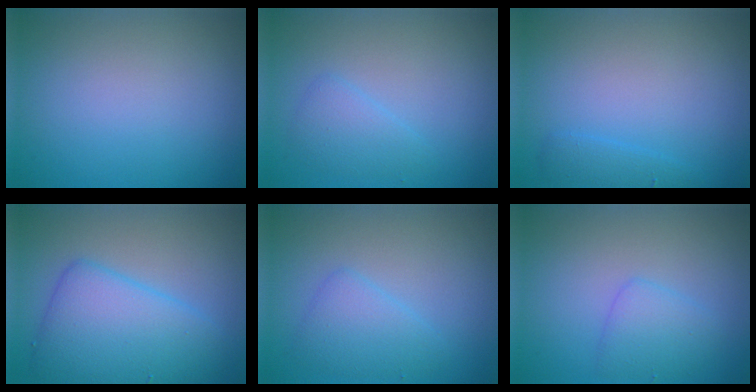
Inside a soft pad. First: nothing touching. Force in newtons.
{"total": 1.9, "press": 1.9, "slide": 0.1}
{"total": 1.2, "press": 1.2, "slide": 0.1}
{"total": 6.5, "press": 6.5, "slide": 0.4}
{"total": 2.6, "press": 2.6, "slide": 0.1}
{"total": 2.2, "press": 2.2, "slide": 0.1}